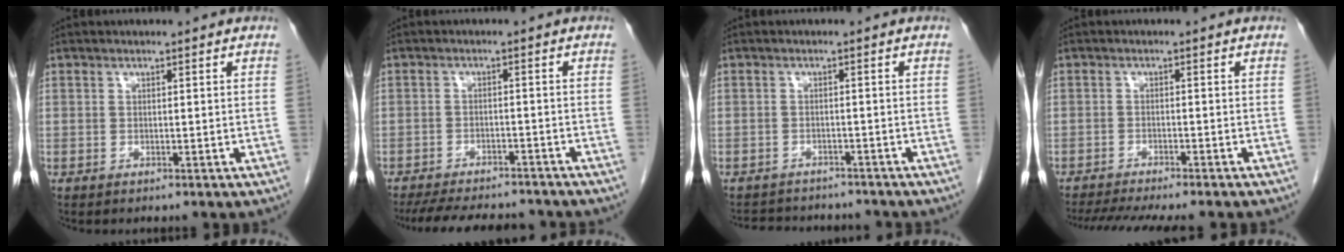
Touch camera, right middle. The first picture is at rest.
{"total": 13.3, "force": [-11.9, 3.3, 5.0], "torque": [-0.094, -0.002, -0.159]}
{"total": 9.2, "force": [-8.4, 2.8, 2.2], "torque": [-0.039, 0.008, -0.105]}
{"total": 11.6, "force": [-10.1, 1.1, 5.6], "torque": [-0.073, -0.011, -0.142]}